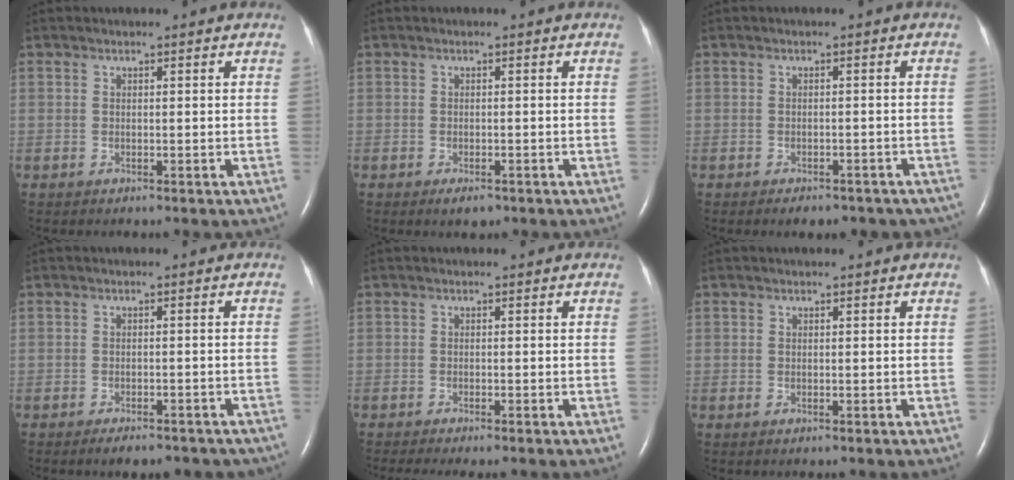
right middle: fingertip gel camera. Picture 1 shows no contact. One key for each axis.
{"total": 1.6, "fx": -1.0, "fy": 0.7, "fz": 1.0, "tx": -0.022, "ty": -0.001, "tz": -0.010}
{"total": 7.4, "fx": -6.2, "fy": 3.1, "fz": 2.7, "tx": -0.028, "ty": 0.004, "tz": -0.060}
{"total": 7.1, "fx": -6.0, "fy": 2.5, "fz": 2.9, "tx": -0.031, "ty": 0.002, "tz": -0.064}
{"total": 3.5, "fx": -3.1, "fy": -0.4, "fz": 1.8, "tx": -0.027, "ty": -0.008, "tz": -0.048}
{"total": 0.0}